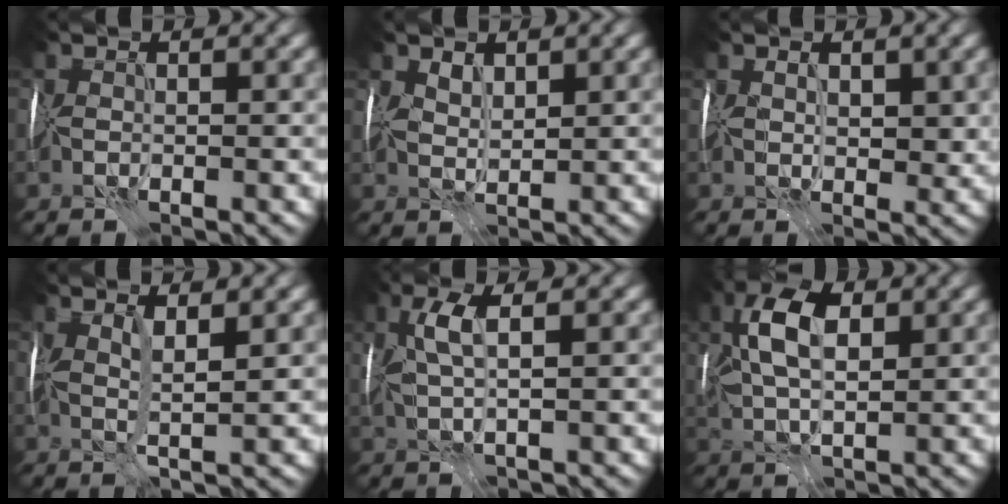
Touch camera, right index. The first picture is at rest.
{"total": 1.3, "force": [1.1, 0.6, 0.4], "torque": [-0.013, 0.005, 0.025]}
{"total": 2.3, "force": [0.8, 1.4, 1.7], "torque": [-0.030, 0.004, 0.022]}
{"total": 2.1, "force": [1.1, 0.2, 1.8], "torque": [-0.034, 0.005, 0.021]}
{"total": 3.4, "force": [1.2, 0.8, 3.1], "torque": [-0.069, 0.012, 0.025]}
{"total": 7.0, "force": [2.0, 3.6, 5.7], "torque": [-0.131, 0.023, 0.033]}